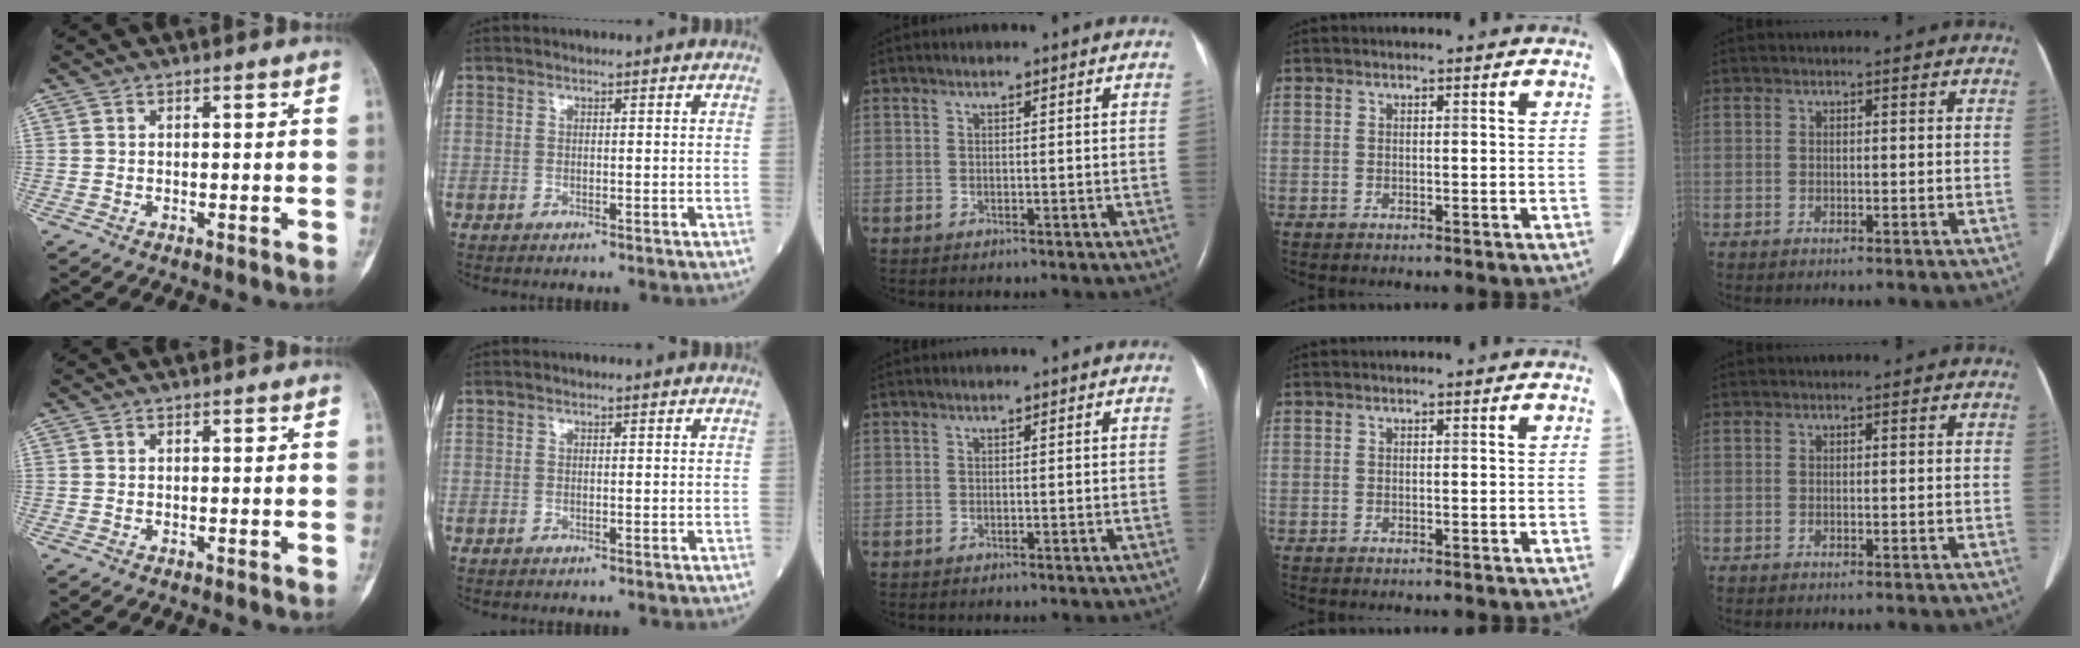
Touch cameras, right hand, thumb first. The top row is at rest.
{}